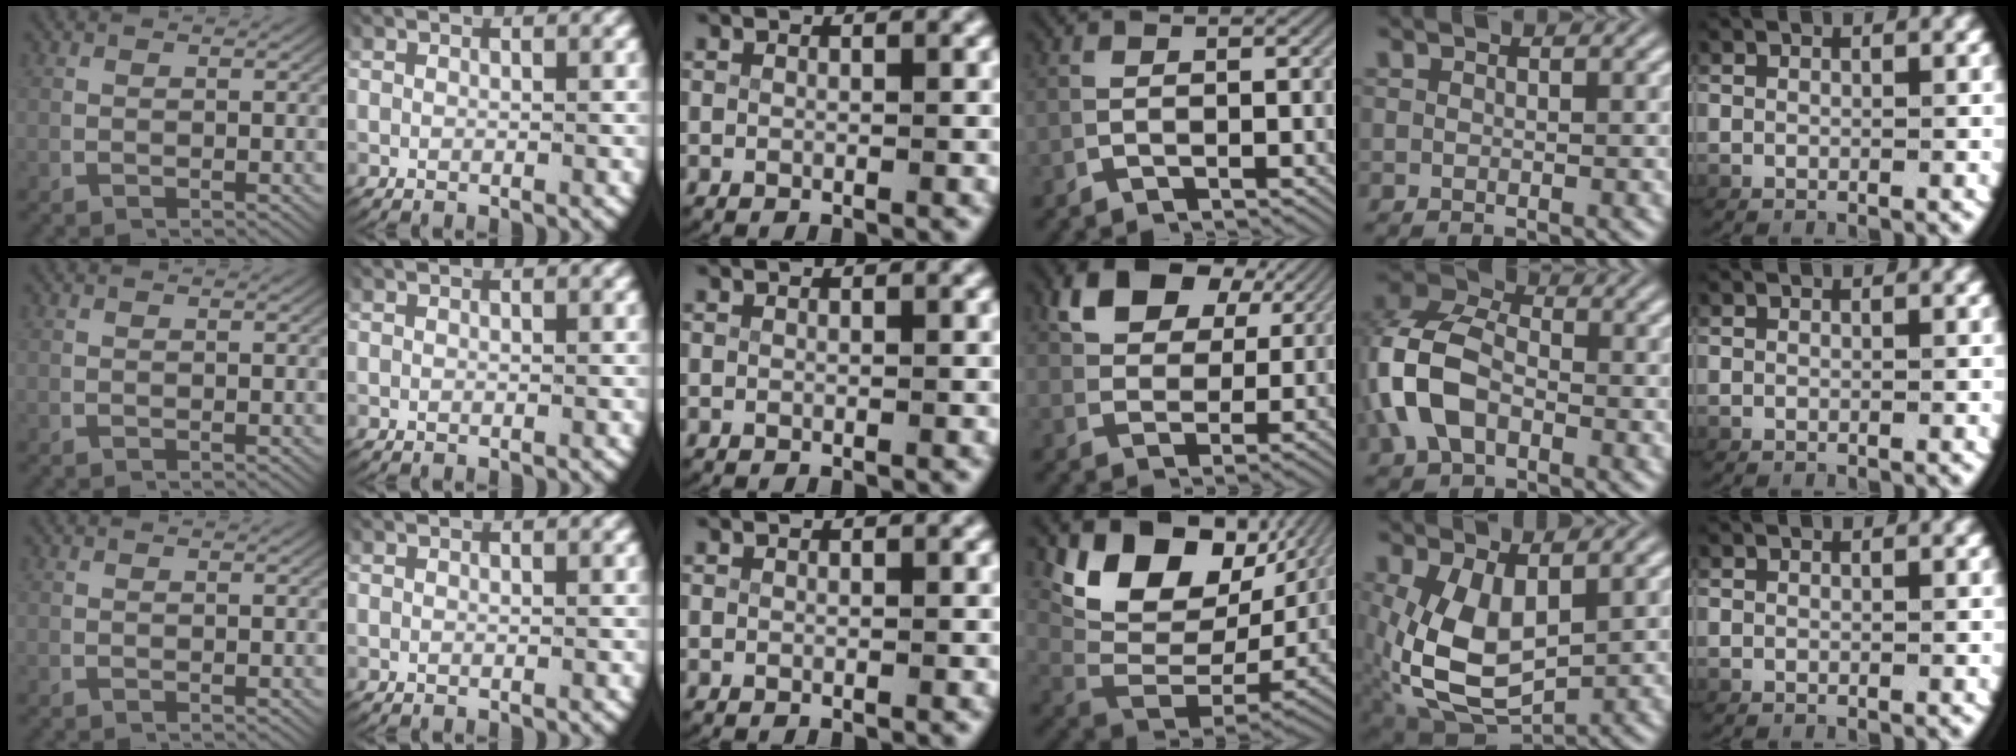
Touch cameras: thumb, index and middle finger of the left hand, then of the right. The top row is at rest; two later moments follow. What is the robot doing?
{"motion": "grasp_and_lifting", "object": "card"}